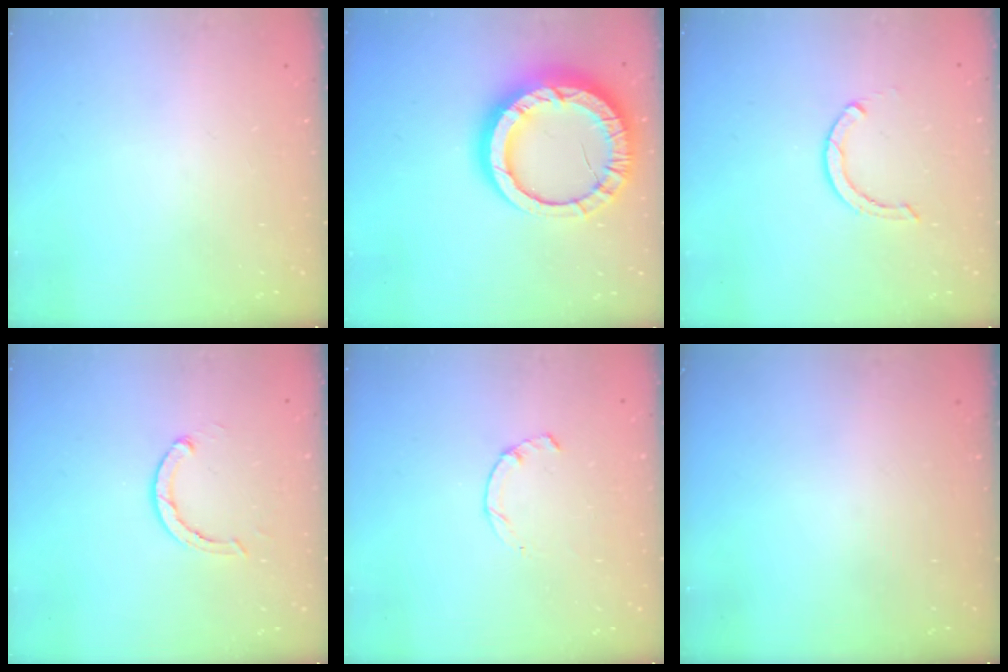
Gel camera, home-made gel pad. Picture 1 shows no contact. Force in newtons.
{"total": 19.9, "press": 19.8, "slide": 2.0}
{"total": 2.6, "press": 2.6, "slide": 0.1}
{"total": 2.9, "press": 2.9, "slide": 0.5}
{"total": 1.7, "press": 1.6, "slide": 0.4}
{"total": 0.0}